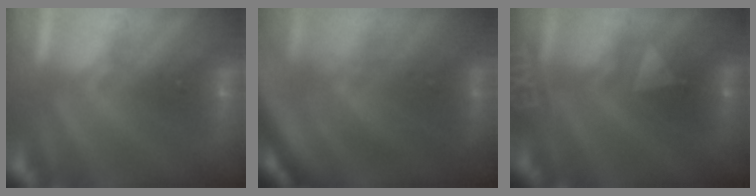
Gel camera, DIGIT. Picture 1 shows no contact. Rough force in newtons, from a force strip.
{"total": 7.0}
{"total": 2.4}